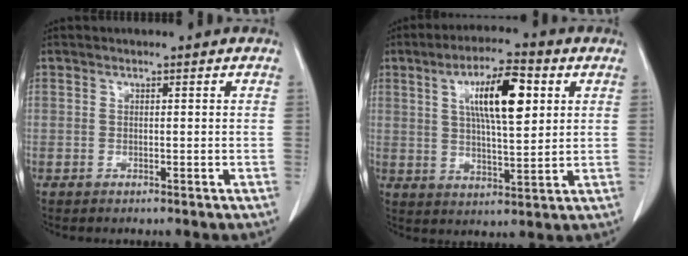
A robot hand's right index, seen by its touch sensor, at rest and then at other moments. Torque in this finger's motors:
{"motor_torque": [0.78, 0.24, 0.47, 0.14]}